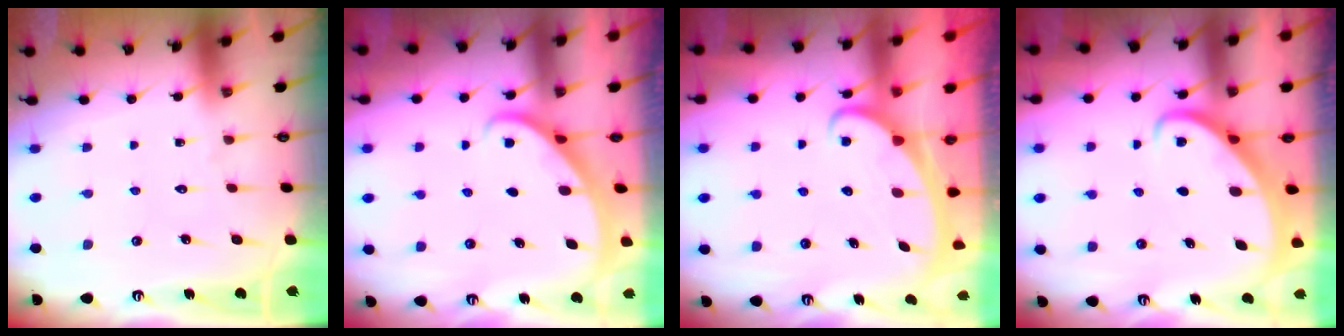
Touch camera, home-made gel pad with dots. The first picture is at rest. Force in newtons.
{"total": 2.3, "press": 2.3, "slide": 0.1}
{"total": 2.3, "press": 2.3, "slide": 0.3}
{"total": 2.2, "press": 2.2, "slide": 0.3}